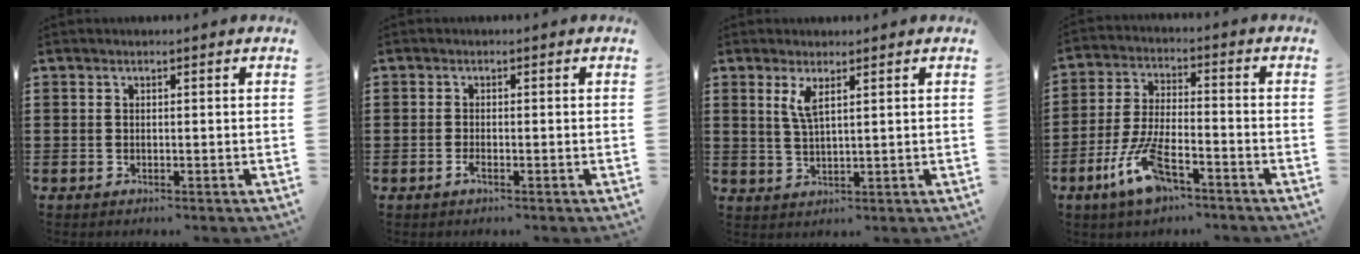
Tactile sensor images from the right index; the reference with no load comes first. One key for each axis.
{"total": 1.3, "fx": -1.0, "fy": 0.1, "fz": 0.9, "tx": -0.026, "ty": -0.008, "tz": -0.020}
{"total": 3.1, "fx": 1.6, "fy": 0.7, "fz": 2.6, "tx": -0.055, "ty": 0.003, "tz": 0.027}
{"total": 9.7, "fx": -5.3, "fy": 3.1, "fz": 7.5, "tx": -0.171, "ty": -0.006, "tz": -0.099}